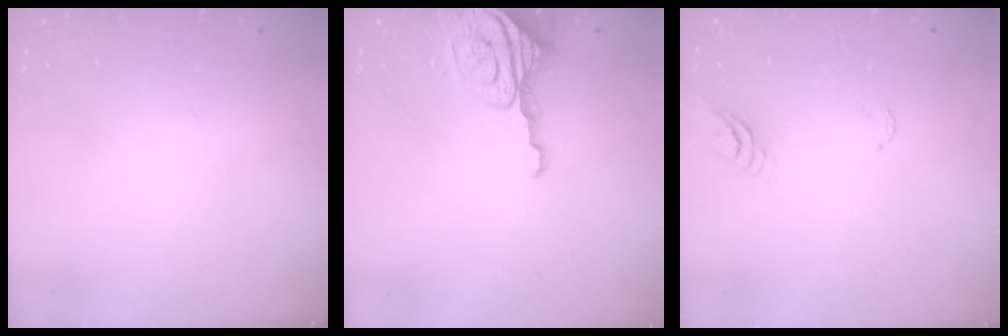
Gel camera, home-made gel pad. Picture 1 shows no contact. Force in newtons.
{"total": 8.0, "press": 8.0, "slide": 0.8}
{"total": 4.9, "press": 4.9, "slide": 0.4}